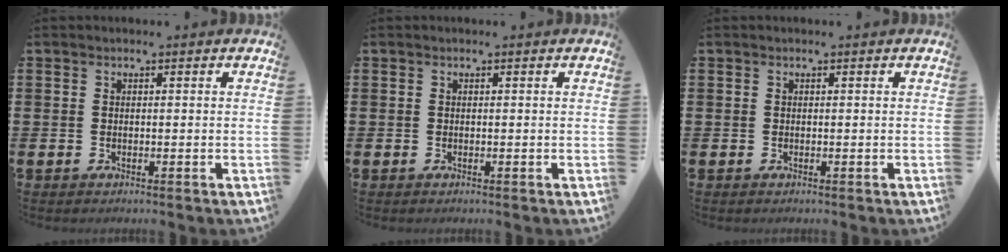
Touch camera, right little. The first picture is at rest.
{"total": 0.0}
{"total": 0.0}